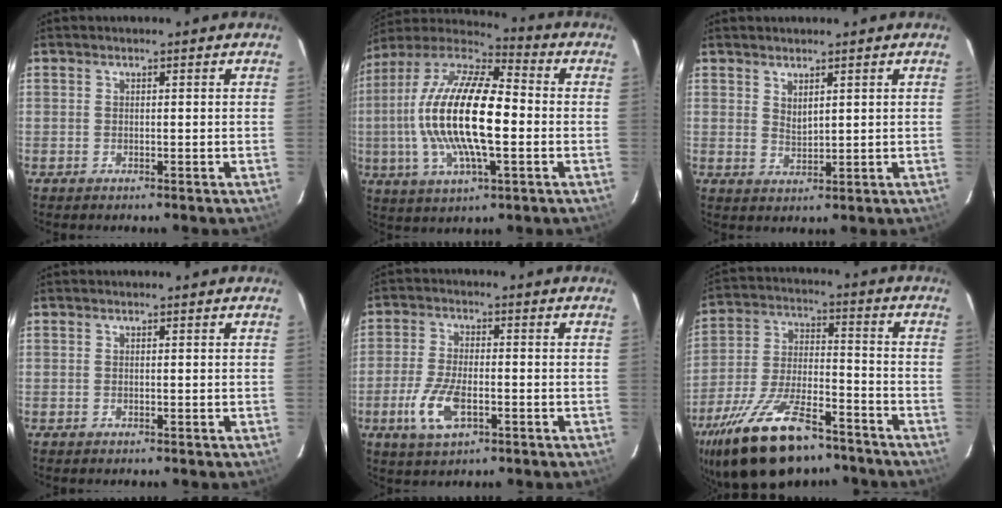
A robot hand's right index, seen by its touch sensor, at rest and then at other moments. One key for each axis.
{"total": 21.1, "fx": -1.2, "fy": 7.1, "fz": 19.9, "tx": -0.382, "ty": -0.001, "tz": -0.034}
{"total": 2.4, "fx": 1.7, "fy": 0.9, "fz": 1.5, "tx": -0.026, "ty": -0.005, "tz": 0.030}
{"total": 0.0}
{"total": 8.6, "fx": -3.1, "fy": 3.8, "fz": 7.0, "tx": -0.157, "ty": -0.009, "tz": -0.058}
{"total": 22.5, "fx": -15.9, "fy": 8.9, "fz": 13.2, "tx": -0.266, "ty": -0.022, "tz": -0.261}